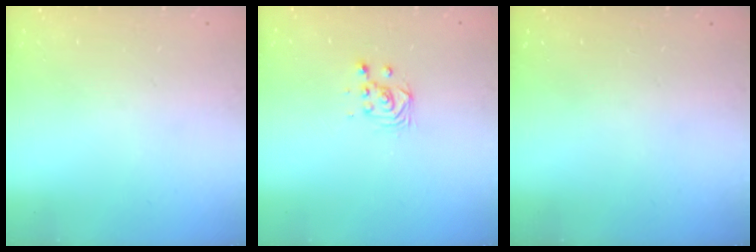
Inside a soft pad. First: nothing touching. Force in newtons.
{"total": 3.7, "press": 3.7, "slide": 0.3}
{"total": 0.0}